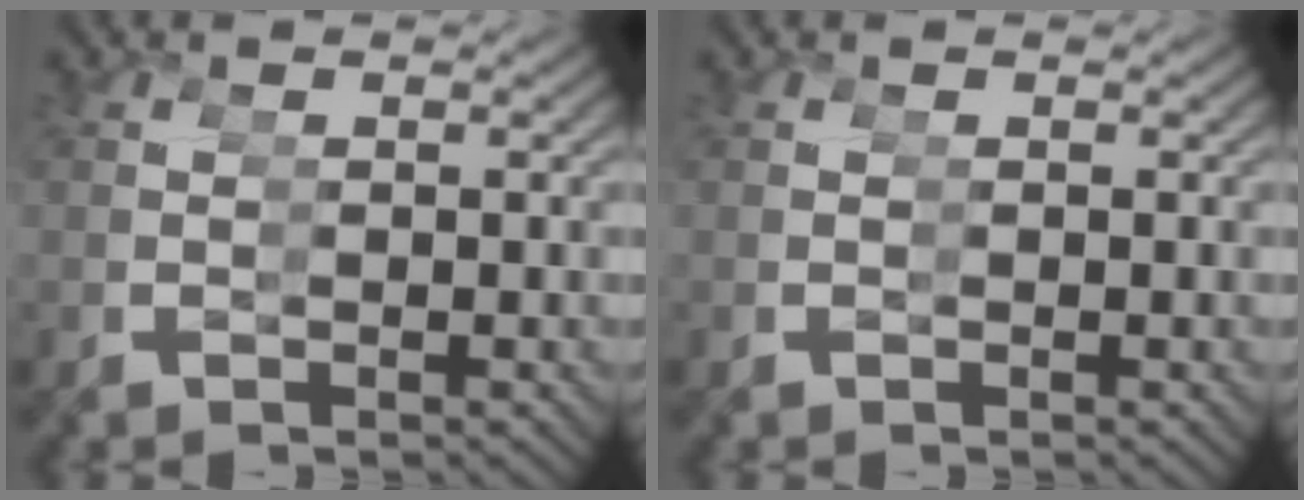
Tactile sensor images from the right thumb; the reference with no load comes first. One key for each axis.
{"total": 0.0}